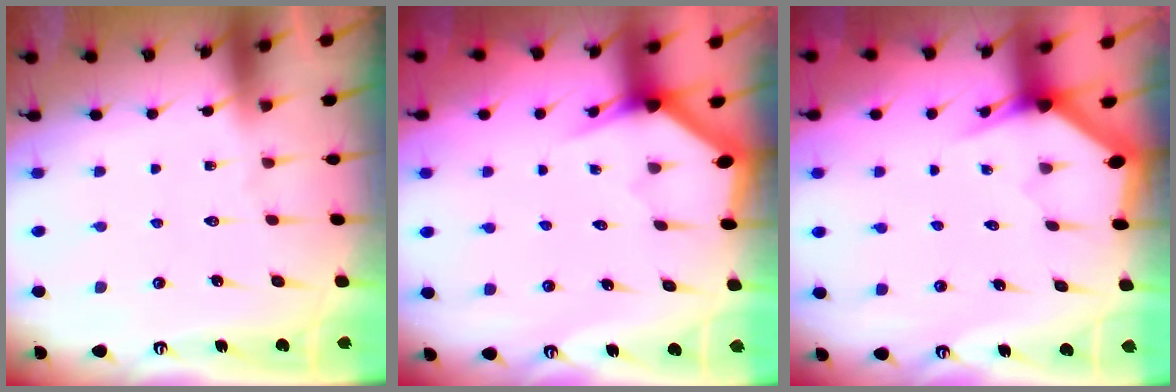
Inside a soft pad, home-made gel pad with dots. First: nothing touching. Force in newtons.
{"total": 3.1, "press": 3.1, "slide": 0.2}
{"total": 3.0, "press": 3.0, "slide": 0.0}